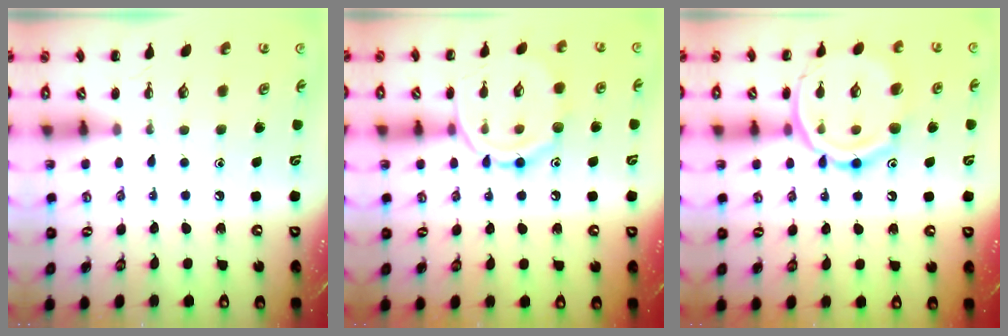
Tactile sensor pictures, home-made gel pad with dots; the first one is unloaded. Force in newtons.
{"total": 11.7, "press": 11.7, "slide": 0.5}
{"total": 16.1, "press": 16.0, "slide": 1.8}